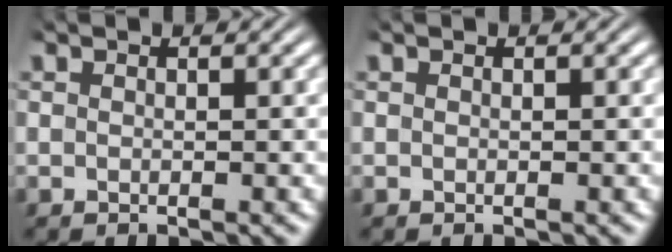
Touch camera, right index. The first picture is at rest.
{"total": 0.0}